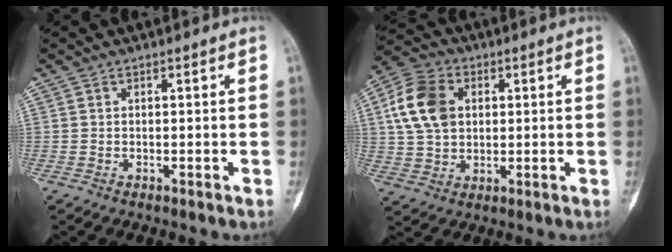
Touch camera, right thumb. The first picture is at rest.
{"total": 11.9, "force": [2.5, 8.6, 7.8], "torque": [-0.139, 0.009, 0.042]}